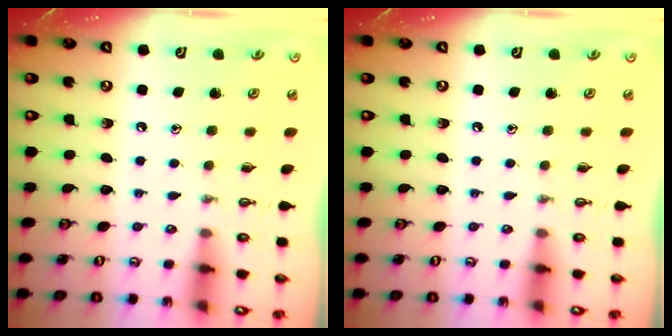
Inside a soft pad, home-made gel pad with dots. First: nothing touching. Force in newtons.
{"total": 0.0}